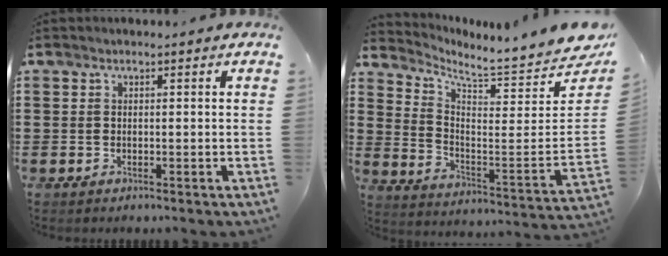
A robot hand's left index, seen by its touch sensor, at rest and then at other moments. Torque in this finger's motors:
{"motor_torque": [1.14, -0.99, -0.54, -0.21]}